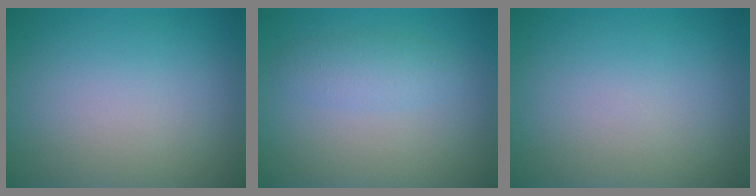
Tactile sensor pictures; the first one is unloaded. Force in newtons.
{"total": 1.9, "press": 1.9, "slide": 0.0}
{"total": 0.0}